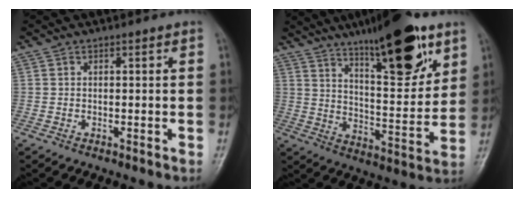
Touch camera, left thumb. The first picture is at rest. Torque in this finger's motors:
{"motor_torque": [0.58, 0.56, 1.65, -1.12, 0.21]}